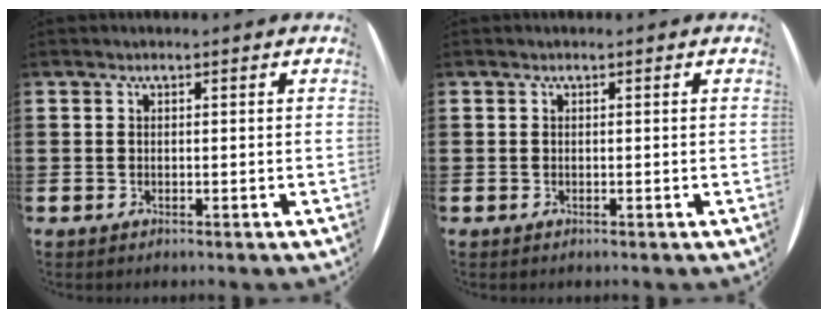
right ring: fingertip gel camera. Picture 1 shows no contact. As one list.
[{"total": 0.0}]